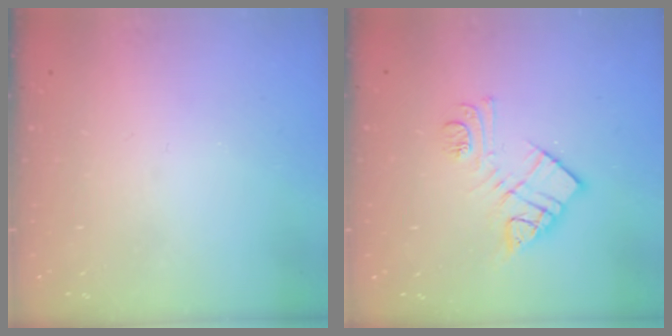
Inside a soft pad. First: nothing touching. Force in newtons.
{"total": 12.4, "press": 12.4, "slide": 0.7}